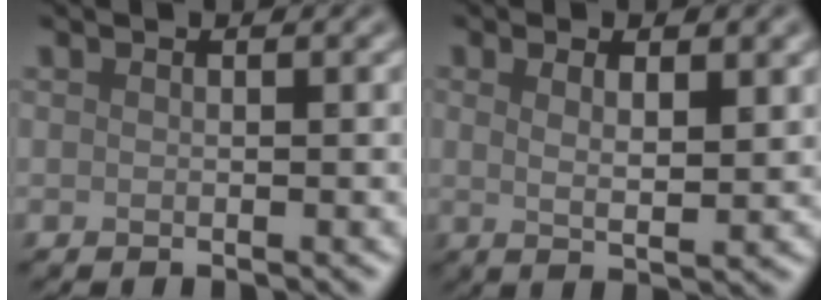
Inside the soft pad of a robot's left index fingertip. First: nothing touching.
{"total": 3.7, "force": [1.4, 1.0, 3.2], "torque": [-0.047, -0.003, 0.019]}